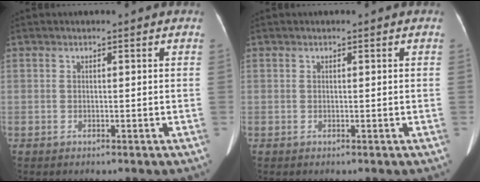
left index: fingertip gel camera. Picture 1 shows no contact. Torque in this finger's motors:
{"motor_torque": [-0.12, -0.05, -0.04, 0.00]}